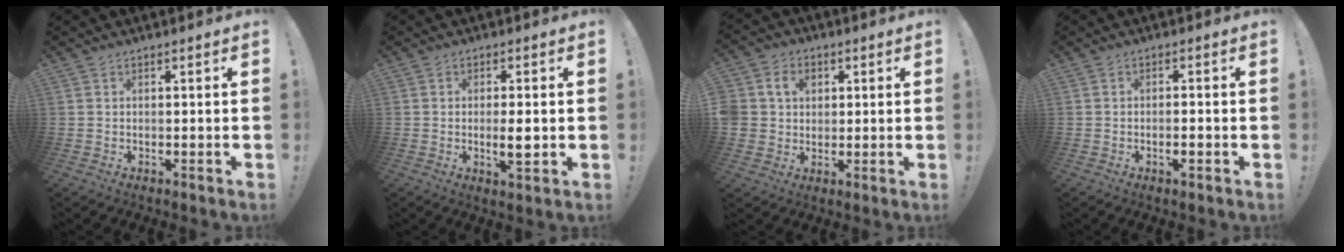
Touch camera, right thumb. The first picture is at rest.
{"total": 5.1, "force": [-0.7, 1.0, 4.9], "torque": [-0.079, -0.009, -0.013]}
{"total": 8.0, "force": [2.5, 6.9, 3.1], "torque": [-0.064, 0.001, 0.051]}
{"total": 2.2, "force": [-1.1, 0.2, 1.9], "torque": [-0.035, 0.003, -0.018]}